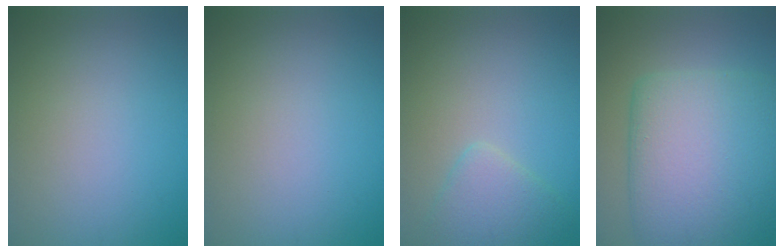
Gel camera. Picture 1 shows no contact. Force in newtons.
{"total": 0.0}
{"total": 2.7, "press": 2.7, "slide": 0.3}
{"total": 11.0, "press": 10.9, "slide": 0.9}